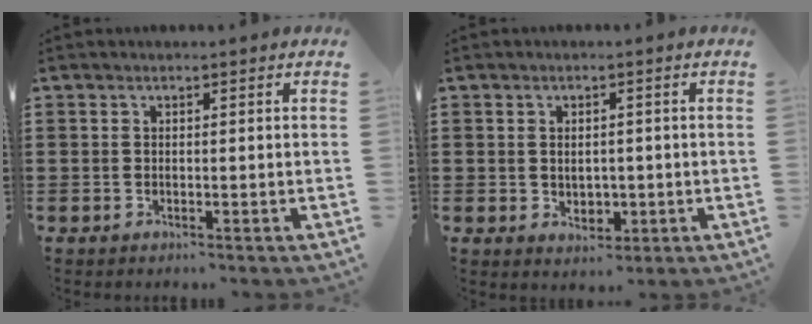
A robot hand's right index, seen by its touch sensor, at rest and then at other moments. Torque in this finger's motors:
{"motor_torque": [1.09, 1.04, 0.09, 0.02]}